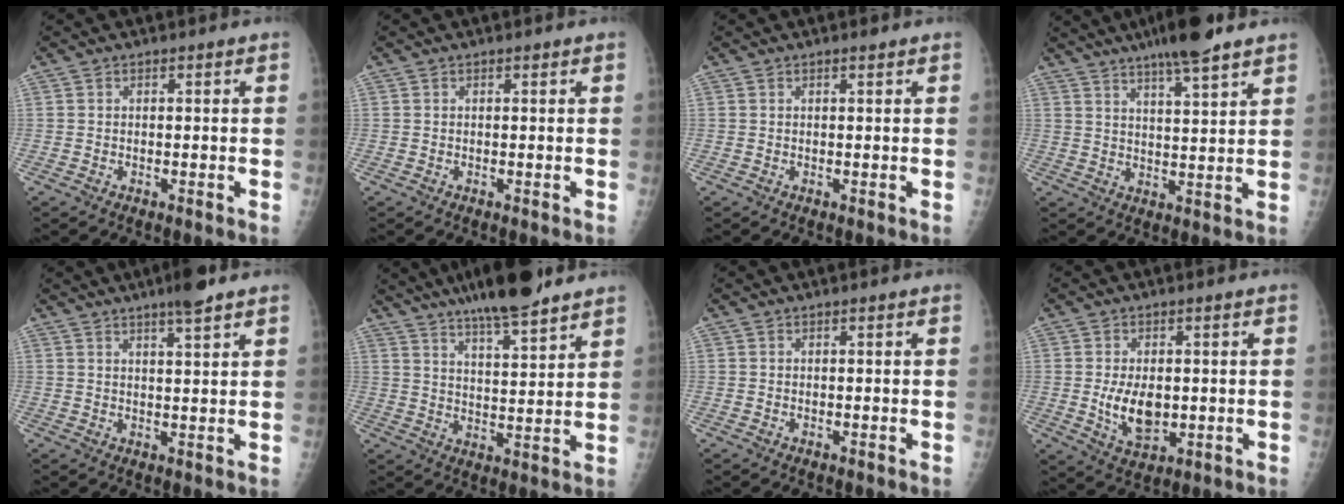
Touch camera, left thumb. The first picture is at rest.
{"total": 0.0}
{"total": 0.6, "force": [0.5, 0.1, 0.4], "torque": [-0.007, -0.002, 0.008]}
{"total": 10.3, "force": [7.6, 1.2, 6.8], "torque": [-0.102, -0.026, 0.123]}
{"total": 5.2, "force": [3.8, 0.4, 3.6], "torque": [-0.055, -0.016, 0.061]}
{"total": 14.2, "force": [11.1, 2.5, 8.4], "torque": [-0.118, -0.046, 0.181]}
{"total": 0.0}
{"total": 7.3, "force": [-0.3, 4.3, 5.9], "torque": [-0.093, -0.013, 0.006]}